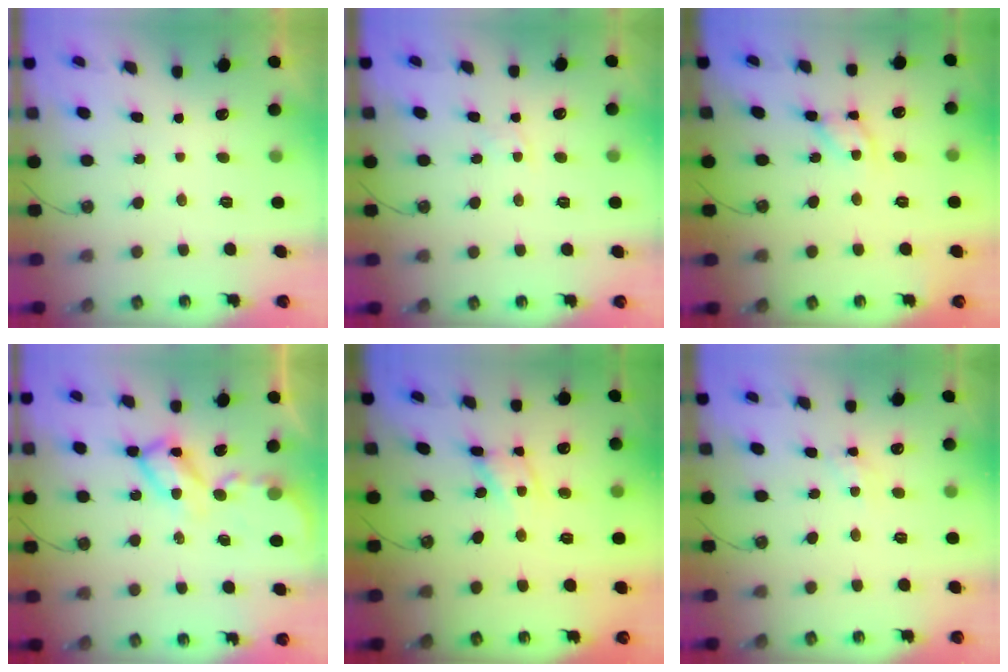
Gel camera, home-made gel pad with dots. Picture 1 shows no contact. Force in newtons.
{"total": 2.8, "press": 2.8, "slide": 0.4}
{"total": 11.0, "press": 11.0, "slide": 0.7}
{"total": 11.0, "press": 11.0, "slide": 1.1}
{"total": 11.2, "press": 11.2, "slide": 0.7}
{"total": 5.2, "press": 5.2, "slide": 0.4}